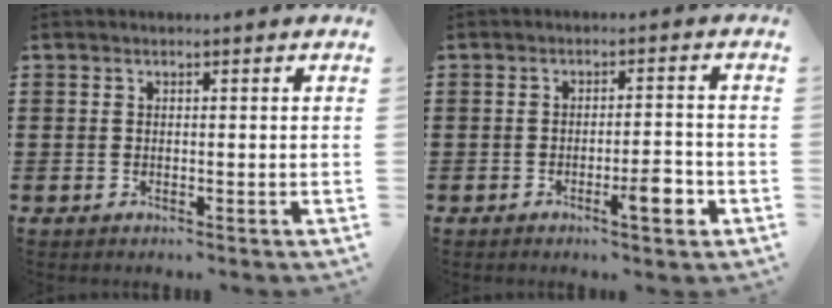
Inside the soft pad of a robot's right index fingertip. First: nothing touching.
{"total": 5.2, "force": [-2.4, 0.9, 4.5], "torque": [-0.060, -0.004, -0.039]}